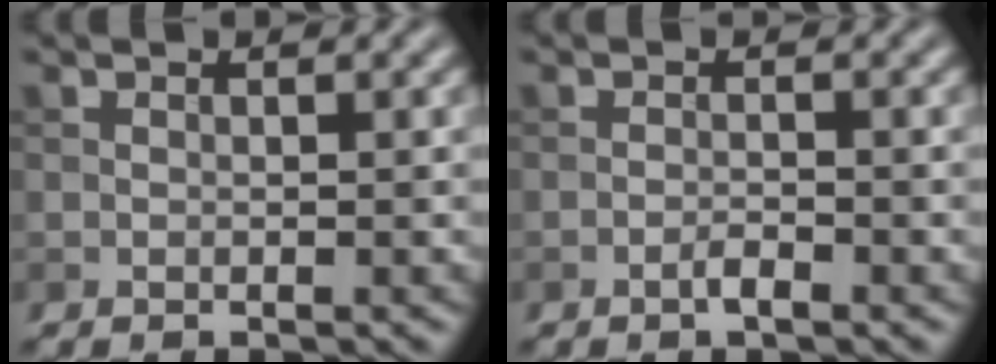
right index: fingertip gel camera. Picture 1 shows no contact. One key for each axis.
{"total": 1.1, "fx": -0.8, "fy": 0.2, "fz": 0.8, "tx": -0.014, "ty": 0.002, "tz": -0.016}